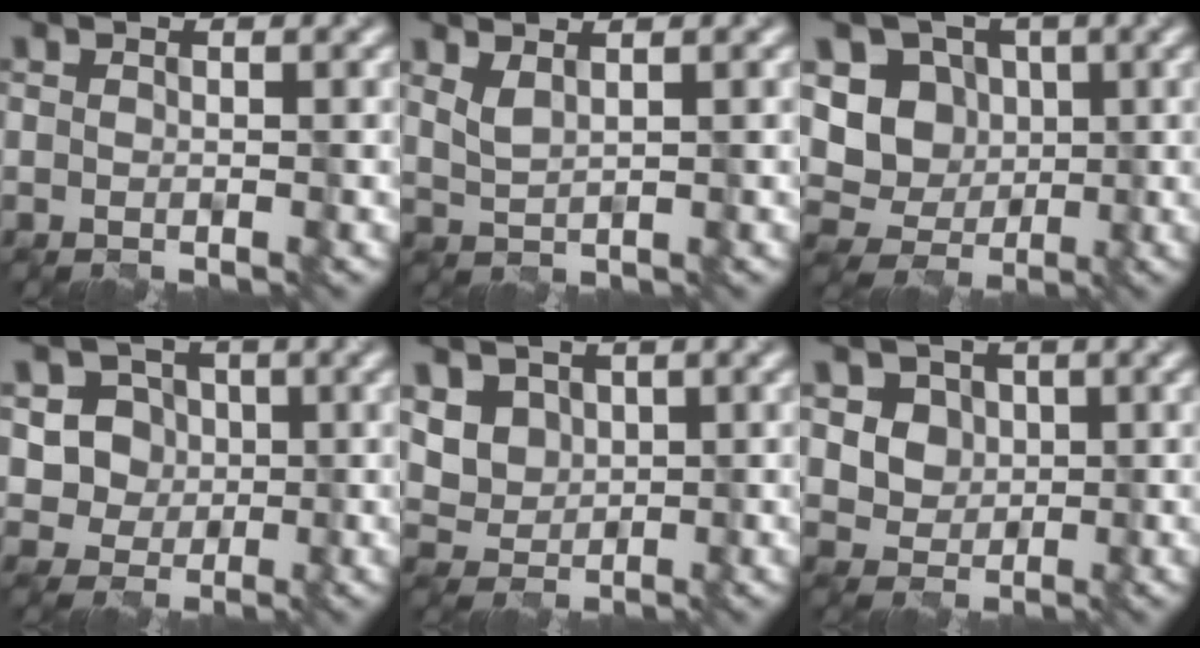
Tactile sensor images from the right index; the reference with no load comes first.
{"total": 1.4, "force": [1.1, 0.2, 0.9], "torque": [-0.030, -0.001, 0.027]}
{"total": 6.7, "force": [0.8, 6.1, 2.8], "torque": [-0.046, 0.003, -0.007]}
{"total": 4.9, "force": [0.8, 4.4, 1.9], "torque": [-0.039, -0.001, 0.014]}
{"total": 4.5, "force": [1.6, 3.8, 2.0], "torque": [-0.056, -0.001, 0.037]}
{"total": 5.0, "force": [1.5, 4.3, 2.2], "torque": [-0.049, 0.002, 0.030]}